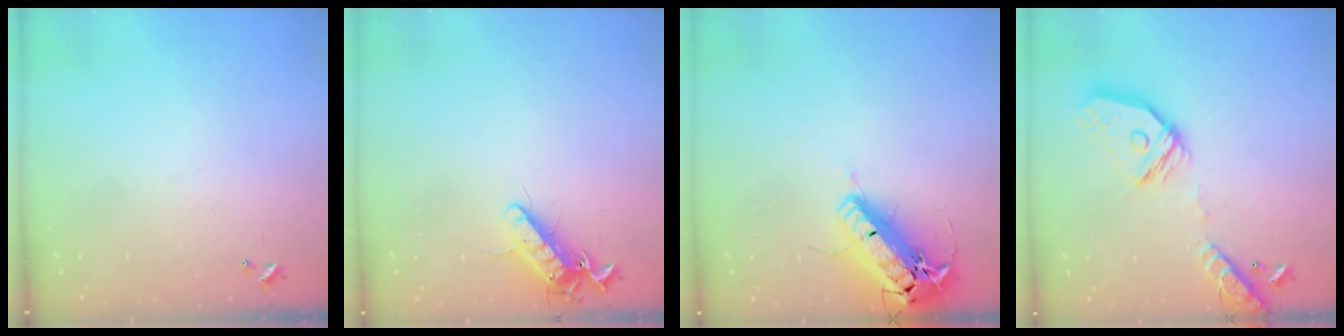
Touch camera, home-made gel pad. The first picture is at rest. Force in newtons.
{"total": 11.7, "press": 11.6, "slide": 1.7}
{"total": 22.0, "press": 21.5, "slide": 4.5}
{"total": 17.2, "press": 17.0, "slide": 2.2}